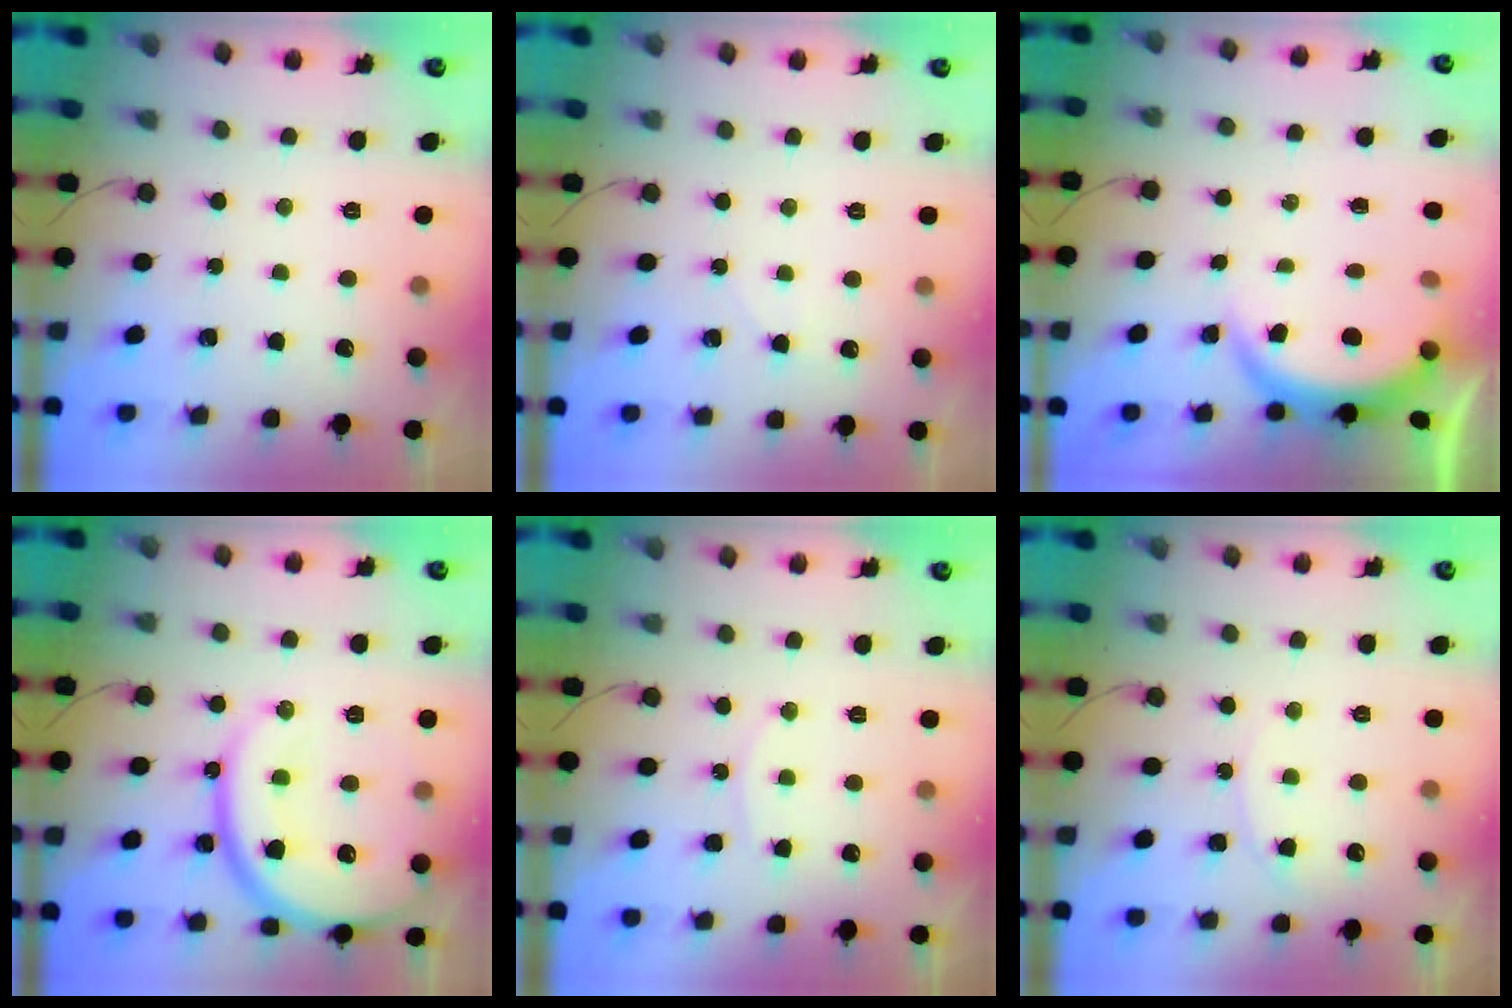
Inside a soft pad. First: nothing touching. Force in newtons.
{"total": 3.0, "press": 2.6, "slide": 1.5}
{"total": 4.0, "press": 4.0, "slide": 0.3}
{"total": 21.0, "press": 20.9, "slide": 2.2}
{"total": 8.4, "press": 8.3, "slide": 0.8}
{"total": 4.9, "press": 4.8, "slide": 0.6}